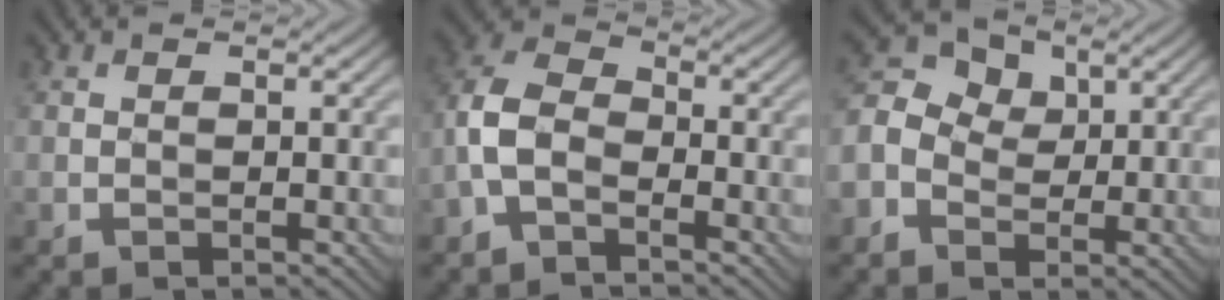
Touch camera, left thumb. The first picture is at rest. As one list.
[{"total": 5.7, "force": [-2.6, 3.3, 4.0], "torque": [-0.098, 0.014, -0.065]}, {"total": 6.7, "force": [-0.2, 5.4, 4.0], "torque": [-0.112, 0.014, -0.012]}]